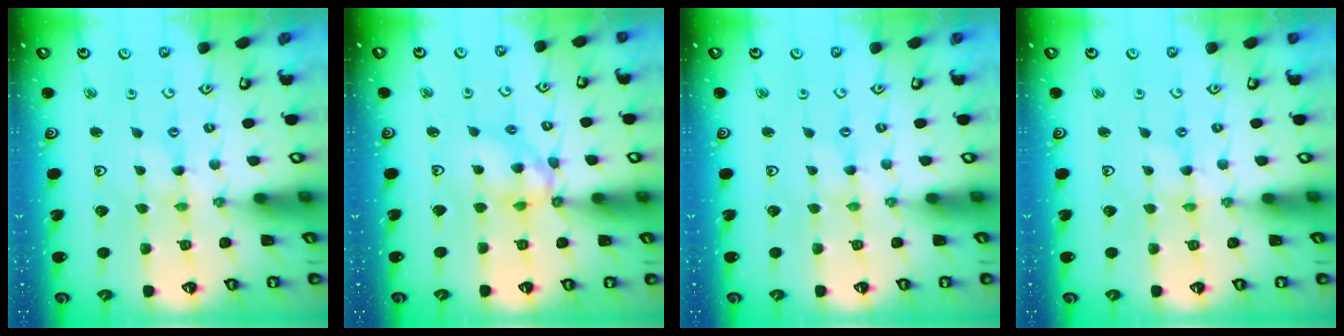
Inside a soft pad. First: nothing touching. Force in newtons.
{"total": 11.6, "press": 11.5, "slide": 1.5}
{"total": 0.0}
{"total": 0.0}